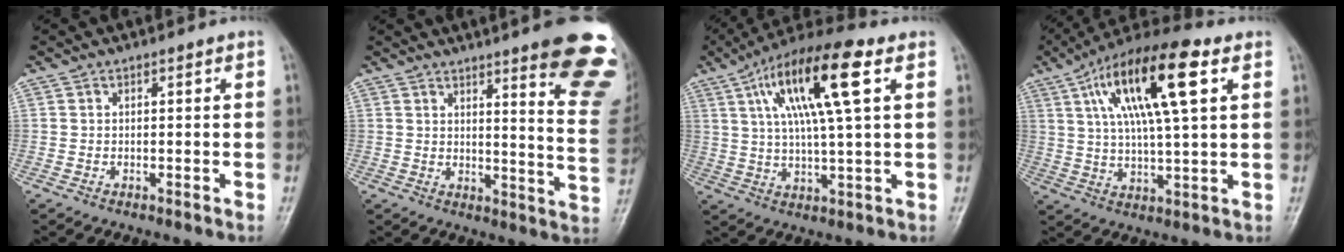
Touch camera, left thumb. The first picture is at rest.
{"total": 17.7, "force": [11.7, 2.3, 13.2], "torque": [-0.131, -0.077, 0.136]}
{"total": 16.6, "force": [5.9, 3.7, 15.1], "torque": [-0.277, 0.010, 0.097]}
{"total": 18.5, "force": [6.9, 5.2, 16.3], "torque": [-0.285, 0.005, 0.113]}